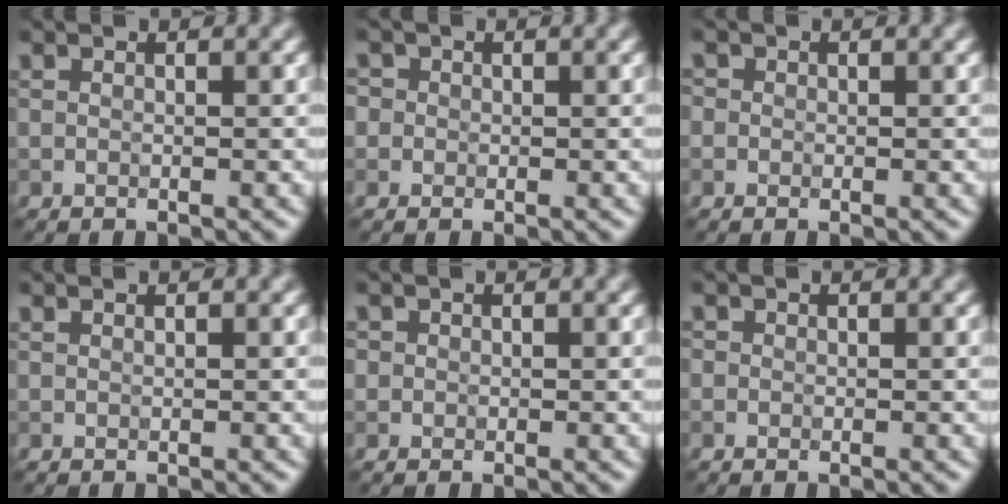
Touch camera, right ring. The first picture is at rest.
{"total": 1.8, "force": [0.5, 1.6, 0.6], "torque": [0.003, 0.010, -0.014]}
{"total": 0.9, "force": [0.1, 0.8, 0.3], "torque": [-0.007, 0.002, -0.008]}
{"total": 0.0}
{"total": 0.9, "force": [0.2, 0.8, 0.1], "torque": [-0.002, 0.000, -0.003]}
{"total": 0.6, "force": [0.0, 0.5, 0.1], "torque": [-0.002, -0.001, -0.002]}